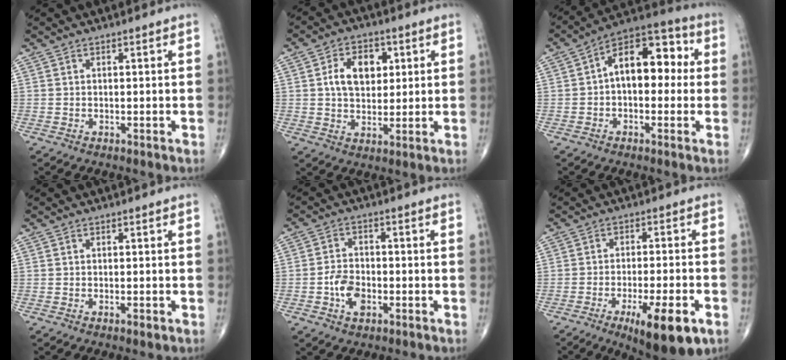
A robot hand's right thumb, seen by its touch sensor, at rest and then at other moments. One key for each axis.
{"total": 9.1, "fx": 2.1, "fy": 6.1, "fz": 6.4, "tx": -0.078, "ty": -0.001, "tz": 0.034}
{"total": 13.4, "fx": 1.1, "fy": 7.9, "fz": 10.8, "tx": -0.126, "ty": 0.045, "tz": 0.001}
{"total": 1.1, "fx": -0.5, "fy": 0.2, "fz": 0.9, "tx": -0.014, "ty": -0.002, "tz": -0.008}
{"total": 5.7, "fx": -1.9, "fy": 3.5, "fz": 4.0, "tx": -0.063, "ty": 0.012, "tz": -0.039}
{"total": 12.9, "fx": -6.0, "fy": 3.2, "fz": 11.0, "tx": -0.162, "ty": 0.003, "tz": -0.084}